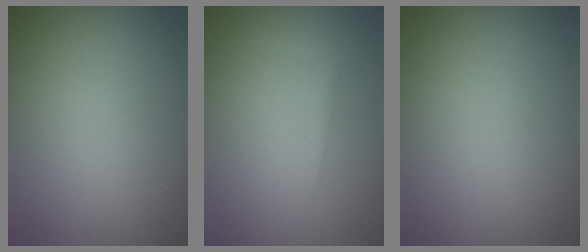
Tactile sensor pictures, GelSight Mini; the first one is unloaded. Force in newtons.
{"total": 0.9, "press": 0.9, "slide": 0.0}
{"total": 0.0}